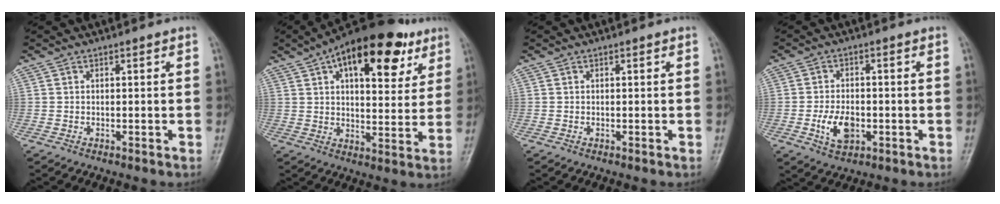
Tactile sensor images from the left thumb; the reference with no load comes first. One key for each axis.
{"total": 21.6, "fx": 10.7, "fy": 10.2, "fz": 15.7, "tx": -0.200, "ty": -0.010, "tz": 0.158}
{"total": 0.0}
{"total": 6.5, "fx": -1.8, "fy": 3.9, "fz": 4.9, "tx": -0.082, "ty": 0.004, "tz": -0.030}